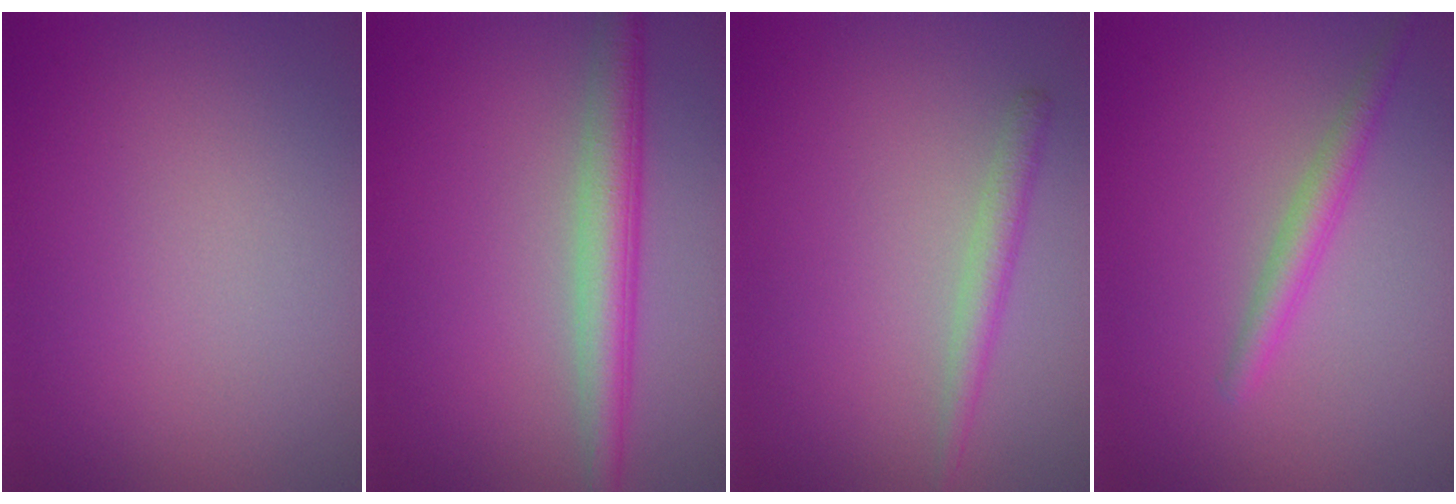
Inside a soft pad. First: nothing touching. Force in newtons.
{"total": 4.1, "press": 4.1, "slide": 0.1}
{"total": 1.8, "press": 1.8, "slide": 0.1}
{"total": 2.2, "press": 2.2, "slide": 0.0}